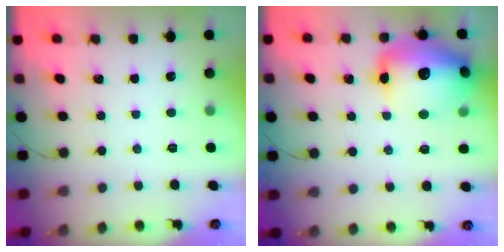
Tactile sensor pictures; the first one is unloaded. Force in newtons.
{"total": 20.0, "press": 19.6, "slide": 3.9}